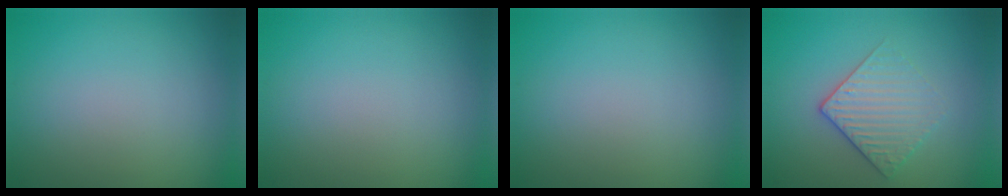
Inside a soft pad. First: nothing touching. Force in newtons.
{"total": 0.0}
{"total": 0.0}
{"total": 3.1, "press": 2.8, "slide": 1.4}